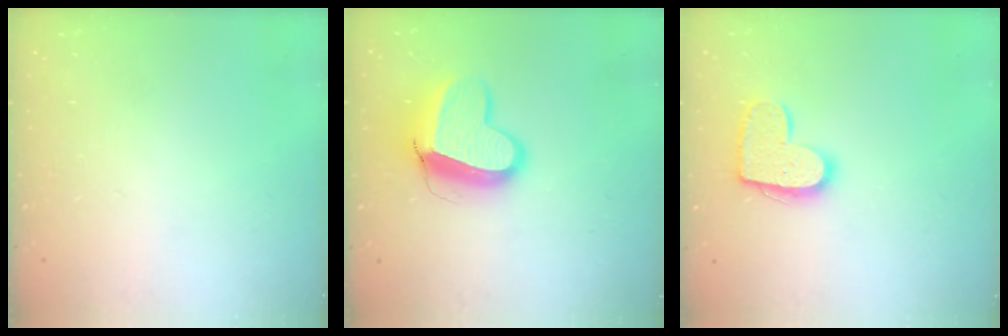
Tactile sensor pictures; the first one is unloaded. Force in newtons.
{"total": 12.8, "press": 12.7, "slide": 1.4}
{"total": 13.2, "press": 13.2, "slide": 0.7}